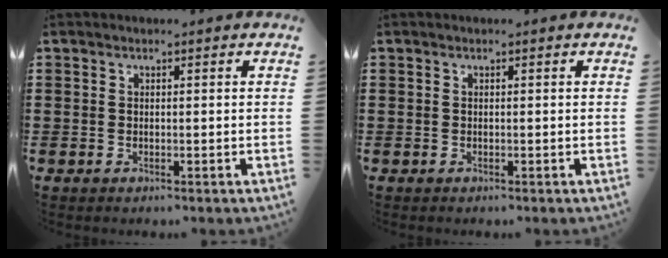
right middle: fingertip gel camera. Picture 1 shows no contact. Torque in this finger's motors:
{"motor_torque": [0.14, -0.04, 0.00, 0.00]}